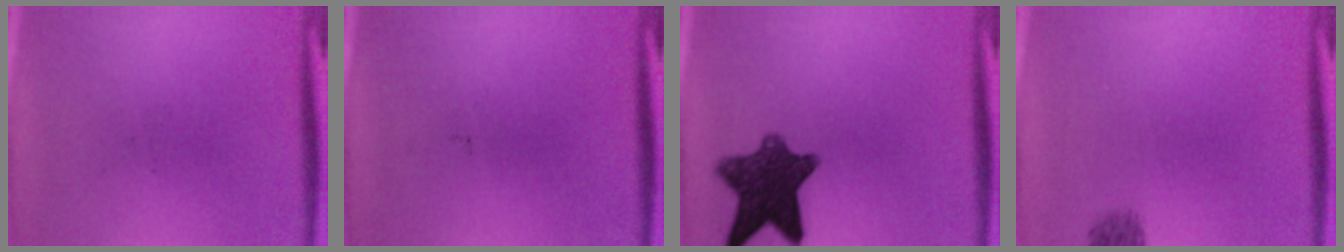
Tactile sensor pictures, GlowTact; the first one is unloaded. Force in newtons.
{"total": 0.0}
{"total": 11.0}
{"total": 1.6}